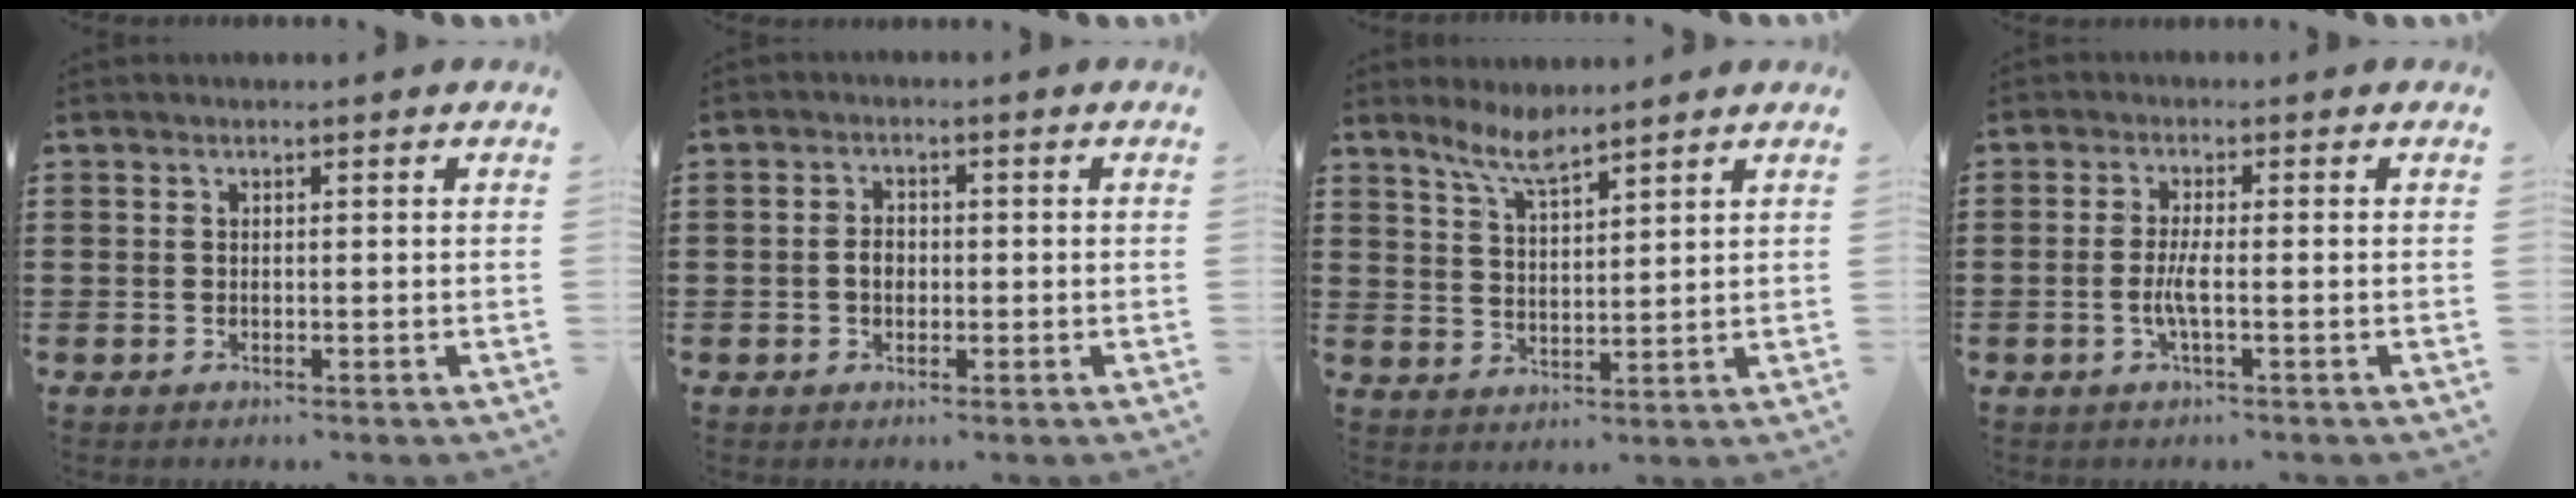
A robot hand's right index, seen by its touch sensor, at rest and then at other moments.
{"total": 2.4, "force": [-0.4, 1.7, 1.6], "torque": [-0.033, 0.005, -0.009]}
{"total": 5.6, "force": [4.5, 1.0, 3.2], "torque": [-0.074, -0.005, 0.080]}
{"total": 3.1, "force": [-0.8, 0.3, 2.9], "torque": [-0.066, -0.007, -0.020]}